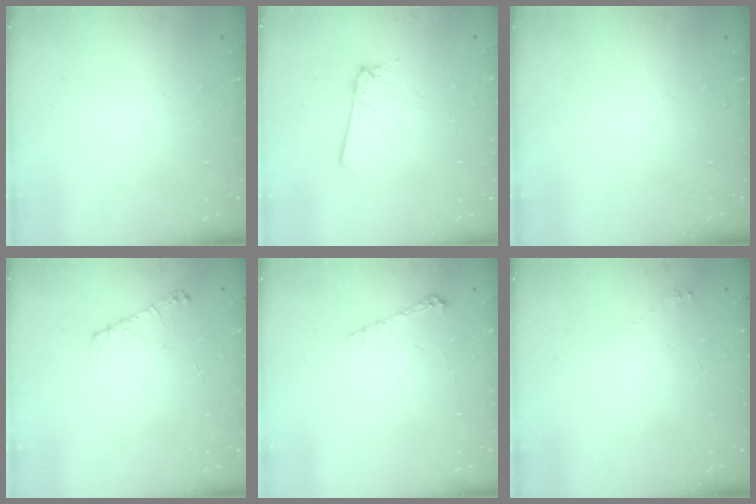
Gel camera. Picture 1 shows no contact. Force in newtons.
{"total": 3.1, "press": 3.0, "slide": 0.3}
{"total": 0.0}
{"total": 5.4, "press": 5.3, "slide": 0.7}
{"total": 4.2, "press": 4.2, "slide": 0.5}
{"total": 1.7, "press": 1.6, "slide": 0.2}